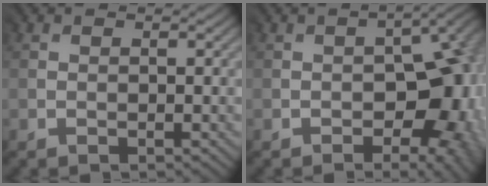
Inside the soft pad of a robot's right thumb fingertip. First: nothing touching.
{"total": 14.8, "force": [-4.8, 8.7, 11.0], "torque": [-0.083, 0.001, -0.046]}